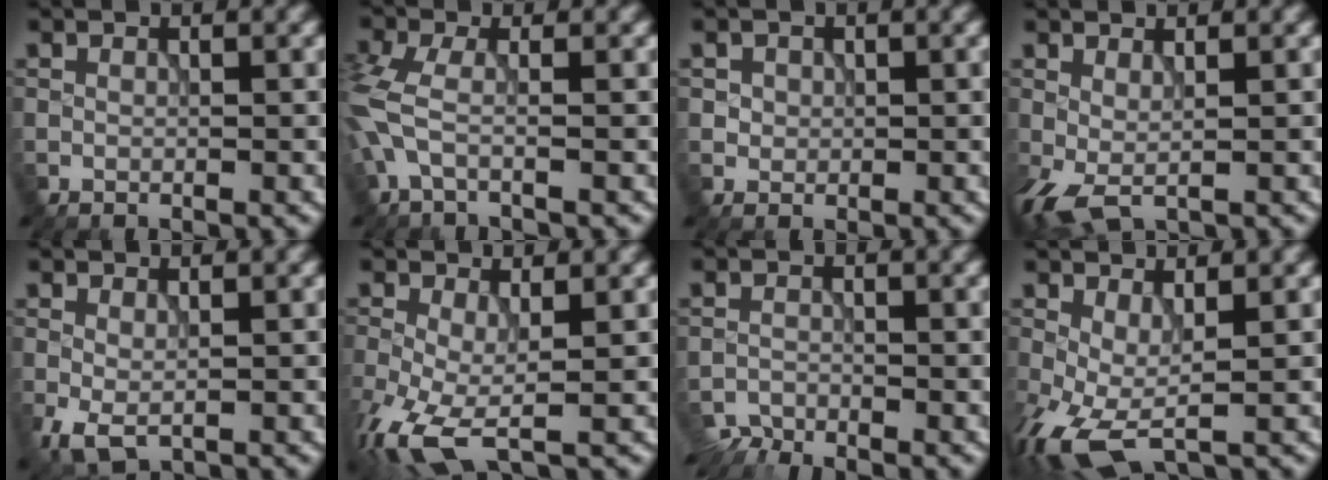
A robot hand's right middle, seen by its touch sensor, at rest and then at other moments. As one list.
[{"total": 3.8, "force": [-0.9, 1.4, 3.4], "torque": [-0.096, 0.001, -0.028]}, {"total": 1.0, "force": [0.2, 1.0, 0.0], "torque": [0.006, -0.004, 0.005]}, {"total": 2.7, "force": [-0.1, 1.0, 2.5], "torque": [-0.061, -0.003, -0.005]}, {"total": 2.3, "force": [-0.6, 1.2, 1.9], "torque": [-0.047, -0.007, -0.010]}, {"total": 6.3, "force": [-2.5, 2.6, 5.2], "torque": [-0.126, -0.020, -0.048]}, {"total": 1.7, "force": [-1.7, 0.1, -0.4], "torque": [0.009, 0.000, -0.039]}, {"total": 5.6, "force": [-1.4, 2.4, 4.9], "torque": [-0.118, -0.010, -0.028]}]